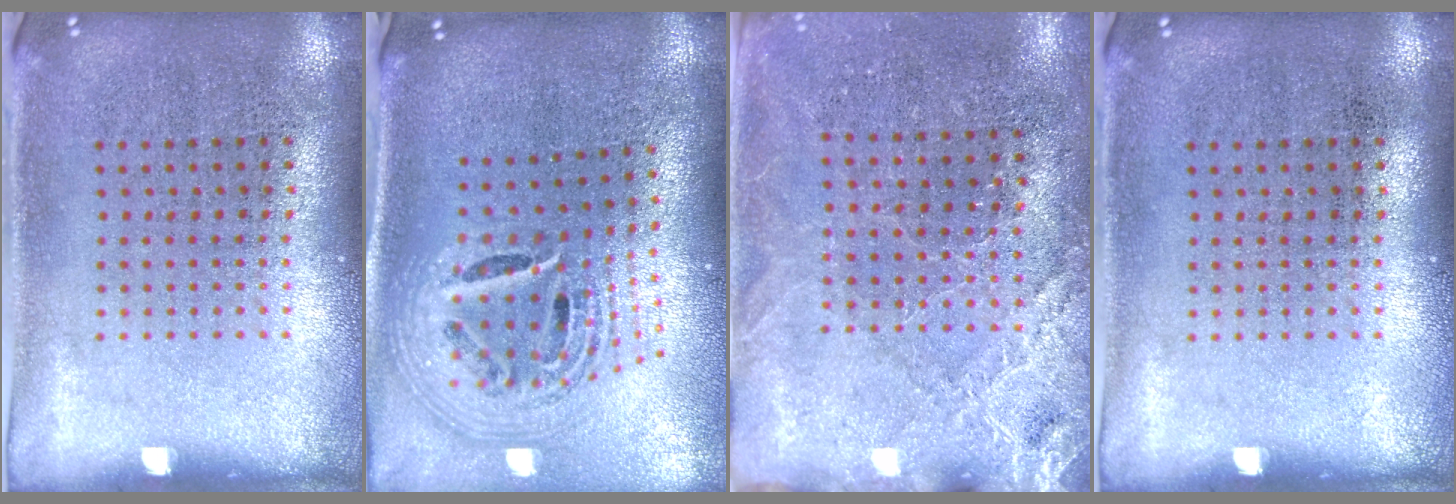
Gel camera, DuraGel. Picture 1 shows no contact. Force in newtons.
{"total": 2.7, "press": 1.9, "slide": 1.9}
{"total": 2.7, "press": 2.7, "slide": 0.3}
{"total": 0.0}